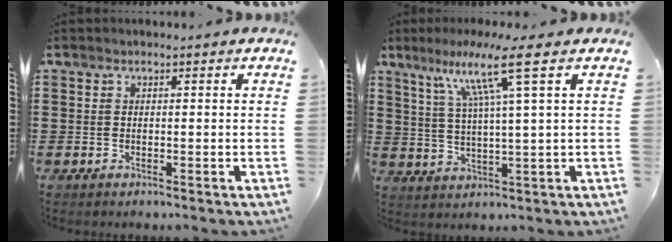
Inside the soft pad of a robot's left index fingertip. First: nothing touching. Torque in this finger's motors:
{"motor_torque": [1.40, -0.74, 0.86, 0.21]}